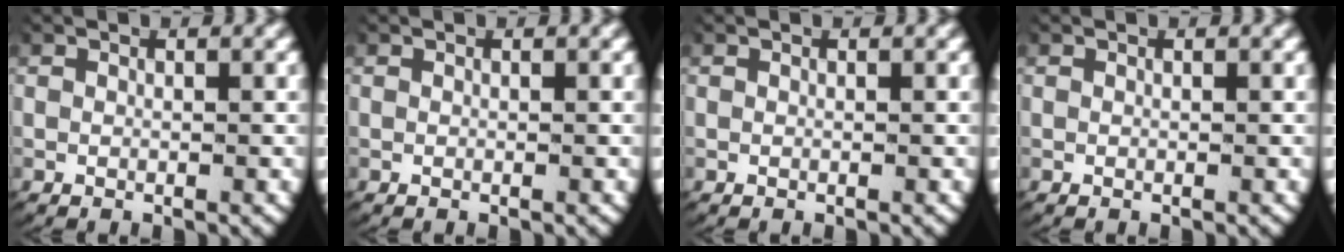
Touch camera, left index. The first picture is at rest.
{"total": 0.0}
{"total": 0.0}
{"total": 0.0}